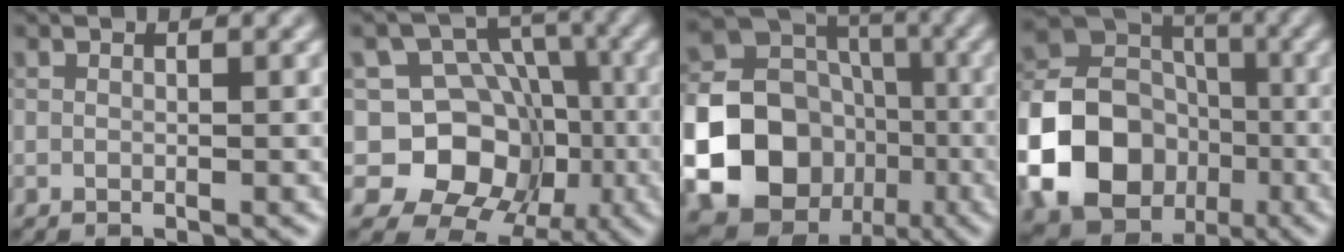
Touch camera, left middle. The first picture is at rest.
{"total": 9.3, "force": [-1.5, 8.1, 4.3], "torque": [-0.043, 0.008, -0.061]}
{"total": 24.1, "force": [-6.7, 21.8, 8.0], "torque": [-0.188, -0.041, -0.144]}
{"total": 18.4, "force": [-5.8, 15.8, 7.4], "torque": [-0.159, -0.039, -0.126]}